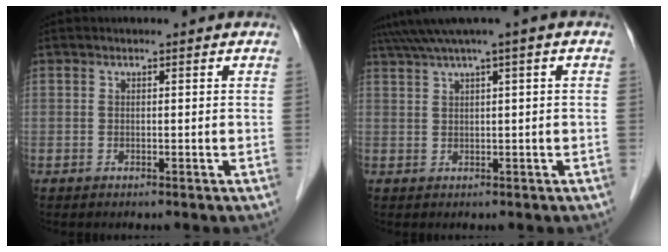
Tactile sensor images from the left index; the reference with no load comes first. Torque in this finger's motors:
{"motor_torque": [1.09, -1.06, 0.73, 0.21]}